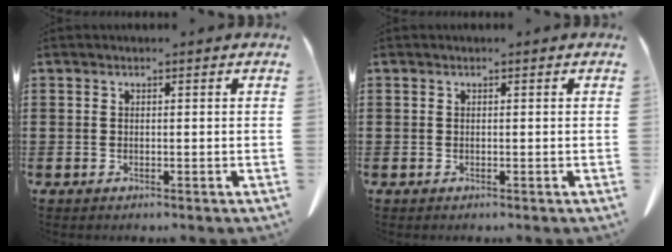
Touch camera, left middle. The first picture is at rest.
{"total": 0.0}